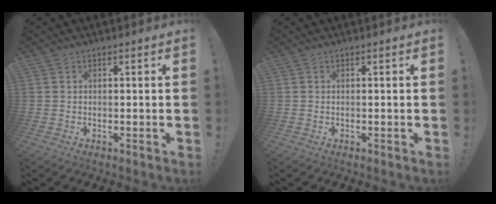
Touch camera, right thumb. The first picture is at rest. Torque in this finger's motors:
{"motor_torque": [0.00, 0.00, 0.00, 0.00, 0.00]}